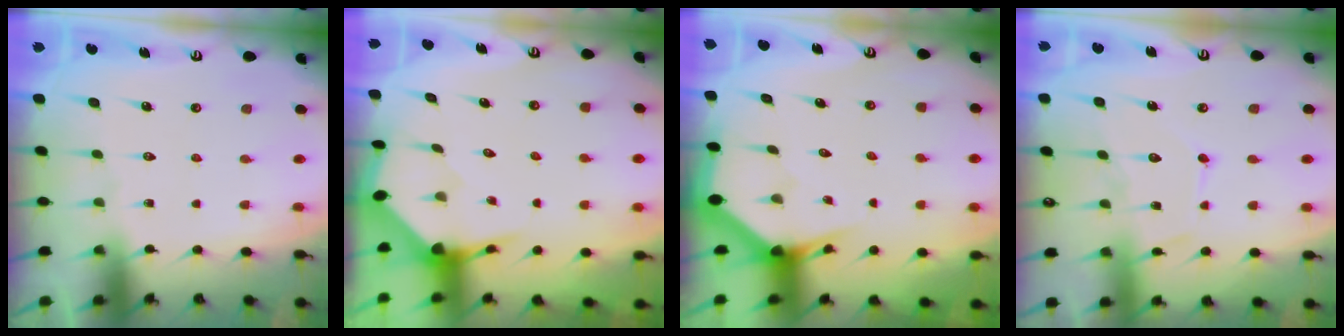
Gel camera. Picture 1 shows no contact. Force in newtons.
{"total": 3.7, "press": 3.6, "slide": 0.4}
{"total": 3.8, "press": 3.7, "slide": 0.3}
{"total": 9.8, "press": 9.8, "slide": 0.8}